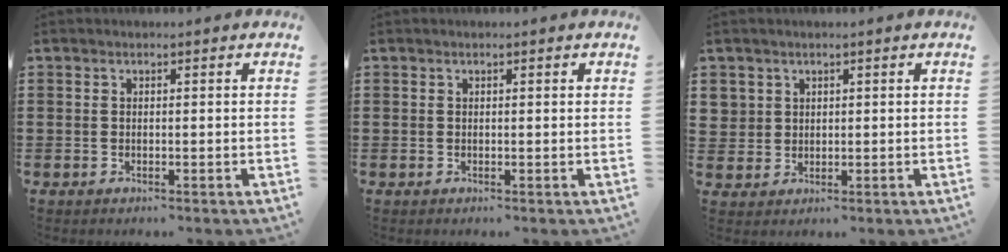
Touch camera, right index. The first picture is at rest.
{"total": 0.0}
{"total": 2.5, "force": [1.3, 2.1, 0.2], "torque": [-0.013, 0.010, 0.025]}